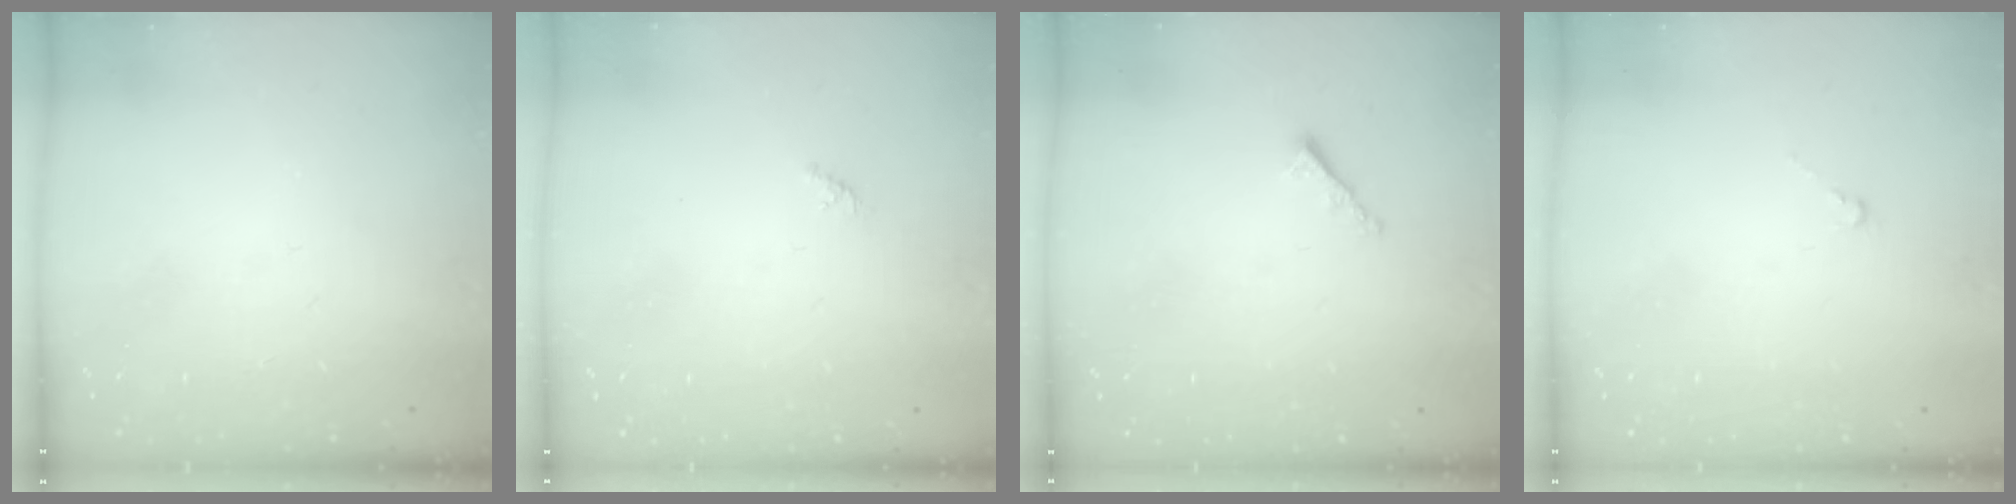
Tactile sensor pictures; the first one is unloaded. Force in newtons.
{"total": 0.8, "press": 0.7, "slide": 0.4}
{"total": 1.0, "press": 0.9, "slide": 0.4}
{"total": 0.0}